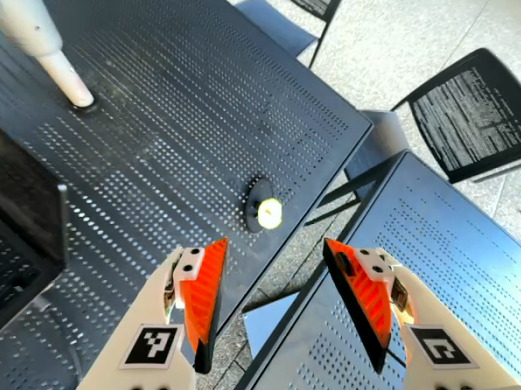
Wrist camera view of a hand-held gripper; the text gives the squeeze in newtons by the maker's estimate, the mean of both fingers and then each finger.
{"total": 0.0}